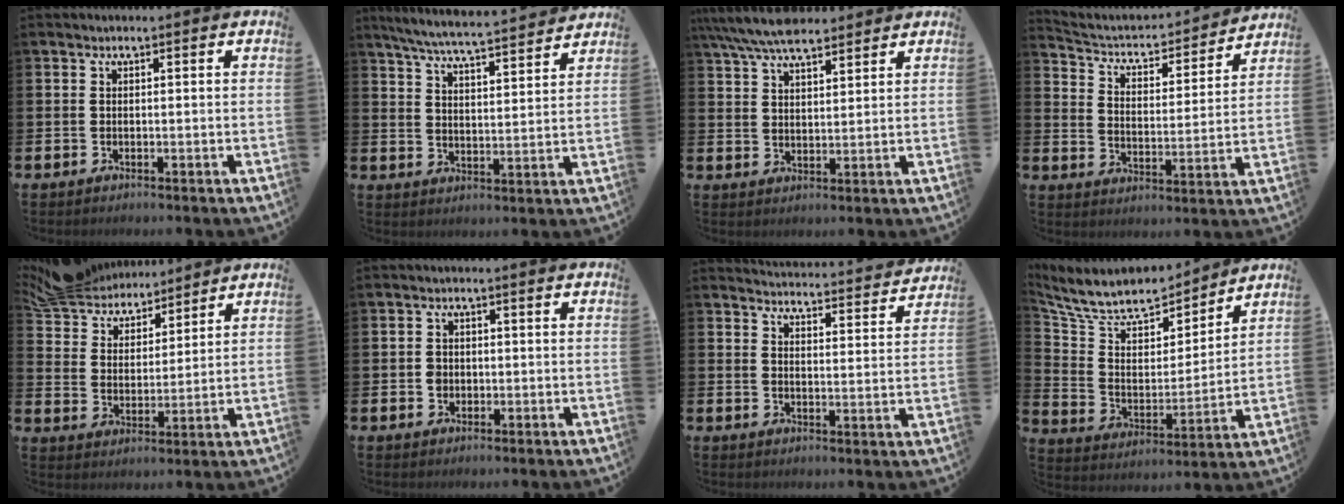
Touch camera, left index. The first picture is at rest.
{"total": 6.6, "force": [6.3, 0.1, 2.1], "torque": [-0.063, -0.044, 0.109]}
{"total": 6.7, "force": [6.1, 1.7, 2.1], "torque": [-0.055, -0.021, 0.112]}
{"total": 4.7, "force": [4.2, 1.7, 1.1], "torque": [-0.050, -0.040, 0.063]}
{"total": 7.1, "force": [6.8, 2.1, 0.5], "torque": [-0.050, -0.040, 0.123]}
{"total": 1.7, "force": [-0.1, 1.6, 0.6], "torque": [-0.002, 0.005, -0.007]}
{"total": 4.3, "force": [4.2, 0.2, 0.3], "torque": [-0.007, -0.042, 0.069]}
{"total": 9.2, "force": [8.1, 3.5, 2.4], "torque": [-0.088, -0.062, 0.139]}